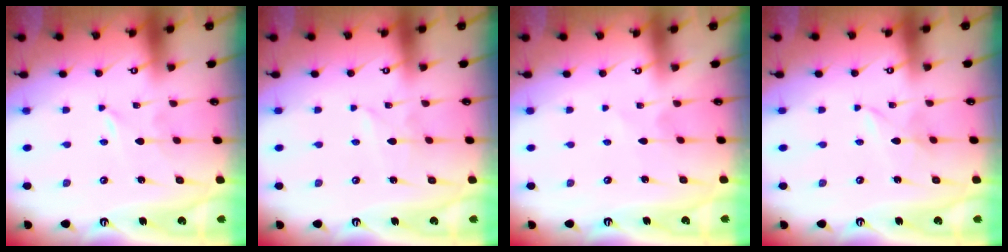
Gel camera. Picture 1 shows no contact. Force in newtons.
{"total": 2.4, "press": 2.4, "slide": 0.4}
{"total": 2.5, "press": 2.5, "slide": 0.3}
{"total": 1.2, "press": 1.1, "slide": 0.2}